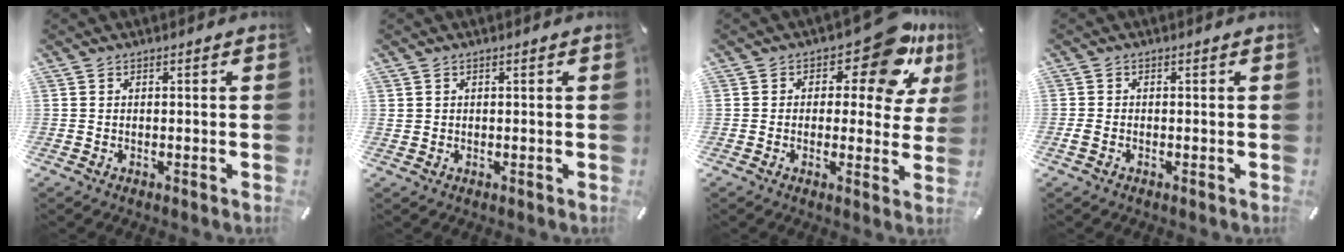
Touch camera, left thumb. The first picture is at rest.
{"total": 0.9, "force": [0.6, 0.7, 0.1], "torque": [-0.001, 0.001, 0.012]}
{"total": 13.6, "force": [7.4, 6.4, 9.4], "torque": [-0.125, -0.044, 0.122]}
{"total": 1.1, "force": [-0.3, 0.6, 0.8], "torque": [-0.015, 0.001, -0.005]}